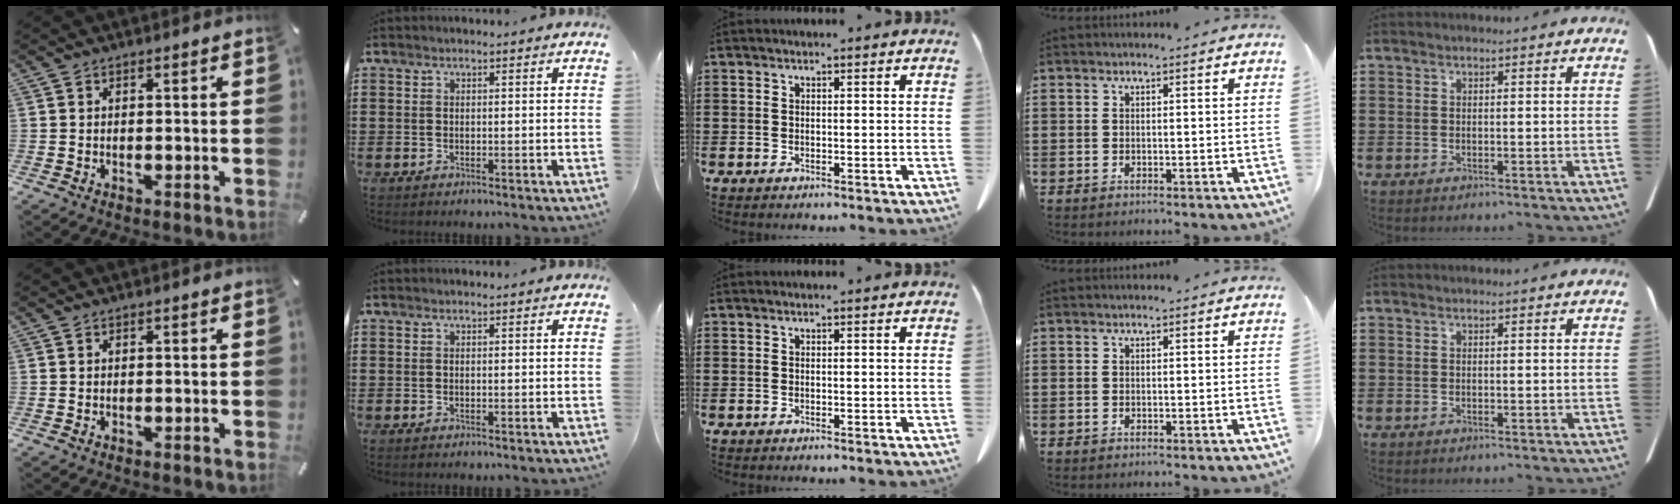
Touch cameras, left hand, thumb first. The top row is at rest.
{}